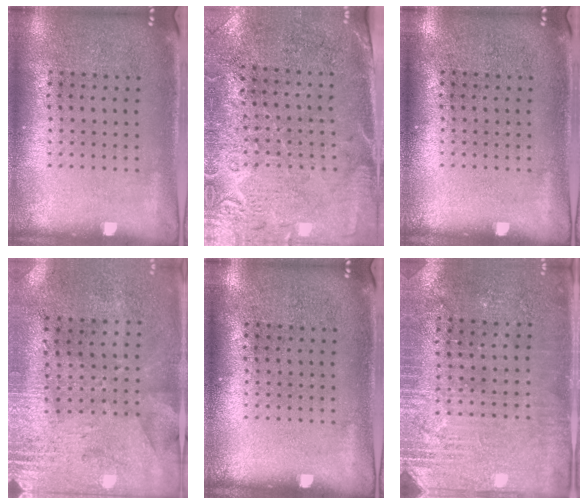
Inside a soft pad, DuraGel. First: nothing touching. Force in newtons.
{"total": 2.8, "press": 2.5, "slide": 1.3}
{"total": 0.0}
{"total": 2.8, "press": 2.2, "slide": 1.6}
{"total": 0.0}
{"total": 2.9, "press": 2.8, "slide": 0.6}